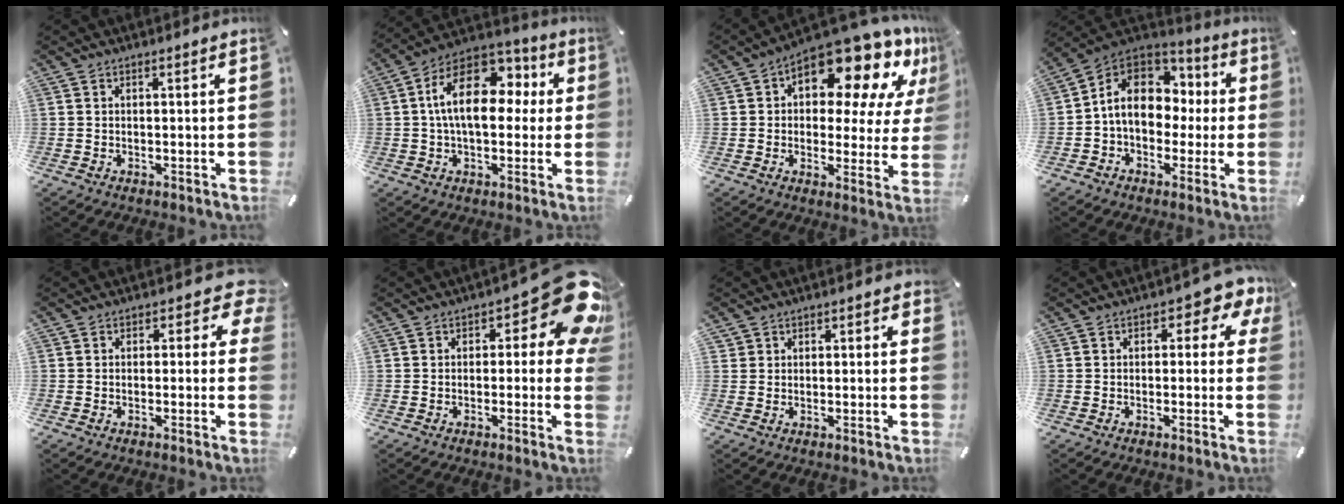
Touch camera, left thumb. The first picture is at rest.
{"total": 17.0, "force": [3.1, 10.5, 13.1], "torque": [-0.223, -0.001, 0.053]}
{"total": 17.4, "force": [11.2, 8.2, 10.5], "torque": [-0.141, -0.093, 0.184]}
{"total": 13.4, "force": [0.6, 10.8, 7.9], "torque": [-0.151, 0.007, 0.014]}
{"total": 5.6, "force": [1.2, 3.6, 4.1], "torque": [-0.045, -0.002, 0.017]}
{"total": 14.5, "force": [5.9, 6.5, 11.6], "torque": [-0.138, -0.044, 0.101]}
{"total": 2.1, "force": [0.6, 2.0, 0.2], "torque": [0.011, -0.001, 0.006]}
{"total": 5.5, "force": [1.3, 3.1, 4.4], "torque": [-0.056, -0.003, 0.014]}